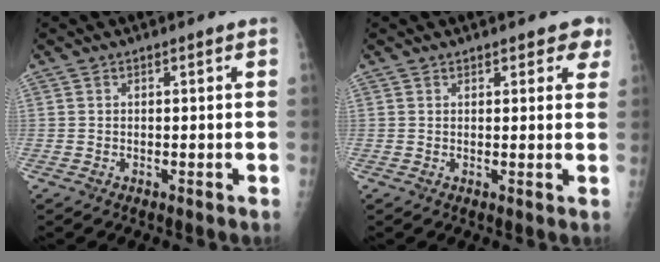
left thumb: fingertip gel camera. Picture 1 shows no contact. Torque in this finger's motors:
{"motor_torque": [-0.06, -0.18, -0.34, -0.15, 0.04]}